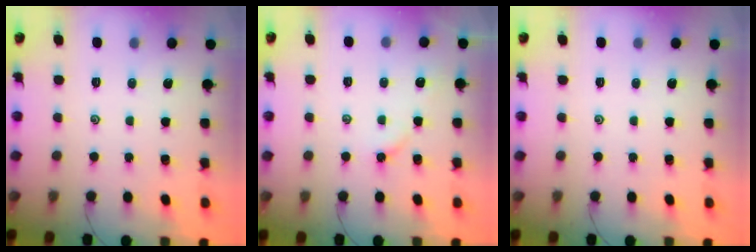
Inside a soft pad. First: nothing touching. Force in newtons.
{"total": 5.4, "press": 5.4, "slide": 0.6}
{"total": 0.0}